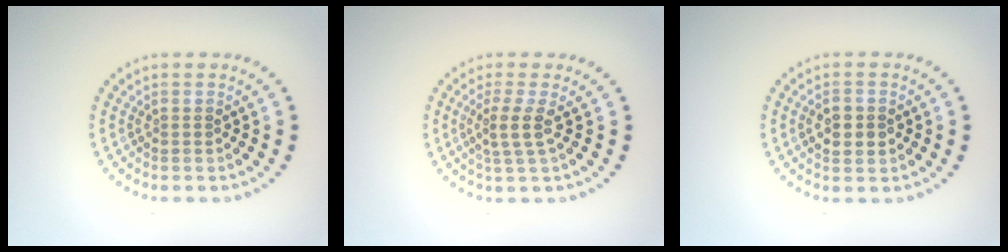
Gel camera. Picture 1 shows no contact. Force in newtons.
{"total": 2.3, "press": 1.7, "slide": 1.5}
{"total": 2.8, "press": 2.8, "slide": 0.0}